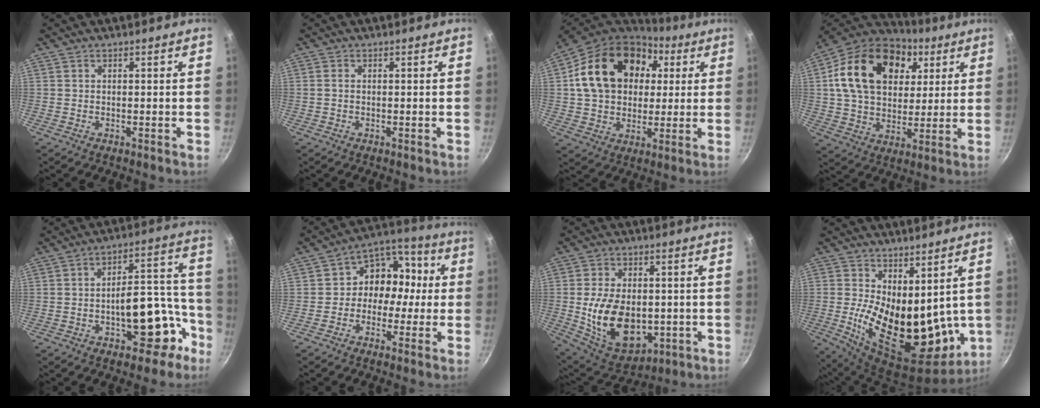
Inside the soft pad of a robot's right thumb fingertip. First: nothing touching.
{"total": 0.9, "force": [-0.1, 0.6, 0.6], "torque": [-0.013, 0.003, -0.002]}
{"total": 22.3, "force": [5.4, 16.5, 14.0], "torque": [-0.228, 0.020, 0.088]}
{"total": 24.1, "force": [7.6, 16.7, 15.6], "torque": [-0.251, 0.003, 0.121]}
{"total": 15.1, "force": [-6.3, 7.8, 11.2], "torque": [-0.087, 0.084, -0.079]}
{"total": 10.8, "force": [-0.6, 9.0, 6.0], "torque": [-0.033, 0.040, -0.031]}
{"total": 17.3, "force": [-1.8, 11.4, 12.9], "torque": [-0.196, -0.008, -0.007]}
{"total": 19.9, "force": [1.7, 10.9, 16.6], "torque": [-0.241, -0.049, 0.052]}